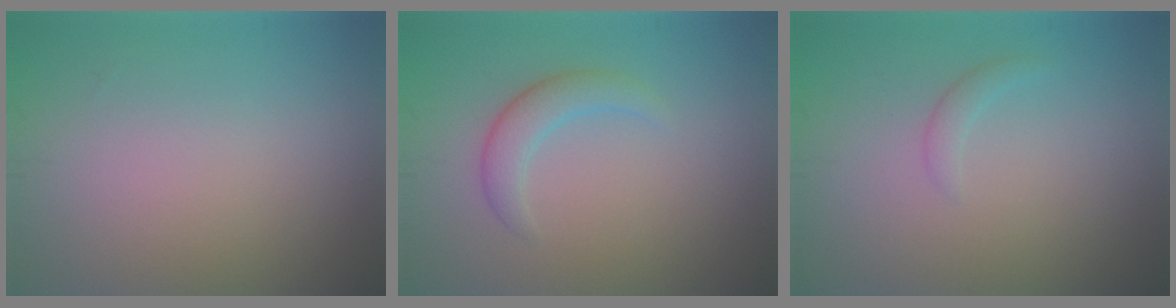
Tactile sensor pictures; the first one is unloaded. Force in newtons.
{"total": 2.5, "press": 2.4, "slide": 0.2}
{"total": 1.0, "press": 0.9, "slide": 0.2}